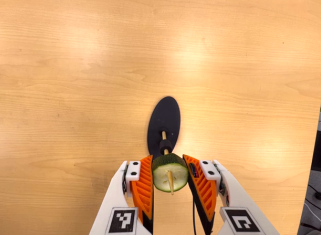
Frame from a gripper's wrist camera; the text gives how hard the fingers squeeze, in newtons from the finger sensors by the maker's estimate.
{"total": 9.9, "left": 8.9, "right": 10.9}